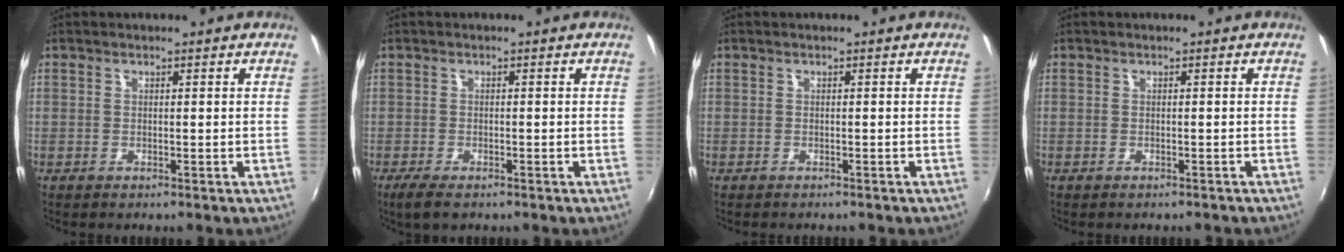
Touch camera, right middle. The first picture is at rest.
{"total": 3.6, "force": [-2.5, 1.0, 2.4], "torque": [-0.056, -0.013, -0.044]}
{"total": 0.7, "force": [-0.6, 0.0, 0.2], "torque": [-0.004, -0.002, -0.009]}
{"total": 1.2, "force": [-1.0, 0.3, 0.4], "torque": [-0.011, -0.002, -0.011]}